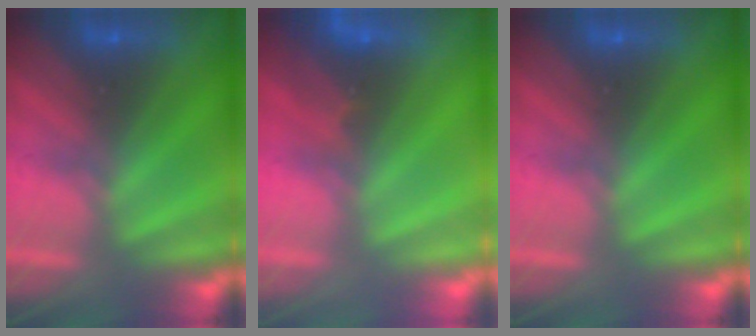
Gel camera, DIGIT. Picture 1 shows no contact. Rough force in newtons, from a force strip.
{"total": 2.6}
{"total": 0.0}